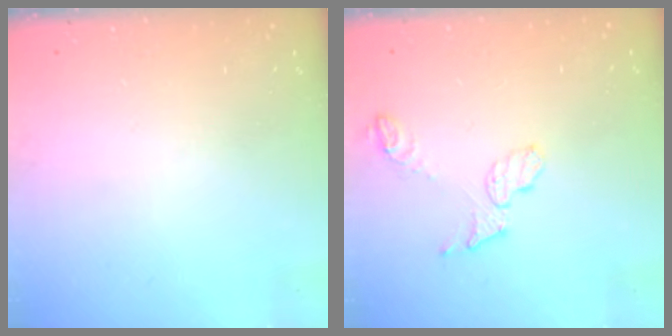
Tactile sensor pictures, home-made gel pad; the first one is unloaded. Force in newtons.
{"total": 6.4, "press": 6.4, "slide": 0.5}